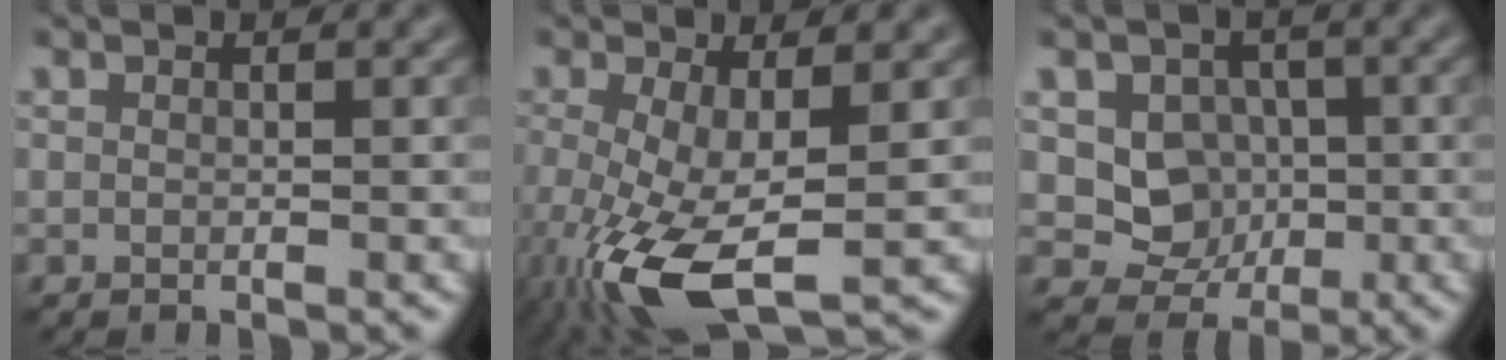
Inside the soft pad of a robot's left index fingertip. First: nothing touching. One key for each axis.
{"total": 8.8, "fx": -2.9, "fy": 2.8, "fz": 7.9, "tx": -0.173, "ty": -0.019, "tz": -0.055}
{"total": 4.2, "fx": 0.2, "fy": 3.7, "fz": 2.0, "tx": -0.024, "ty": -0.006, "tz": -0.006}